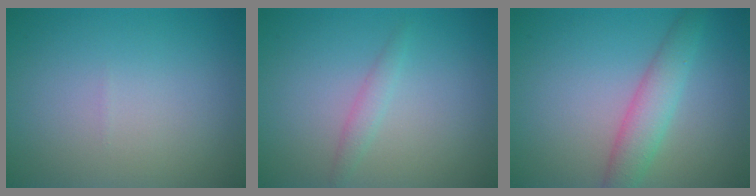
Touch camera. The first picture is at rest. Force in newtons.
{"total": 1.2, "press": 1.2, "slide": 0.1}
{"total": 3.4, "press": 3.4, "slide": 0.2}